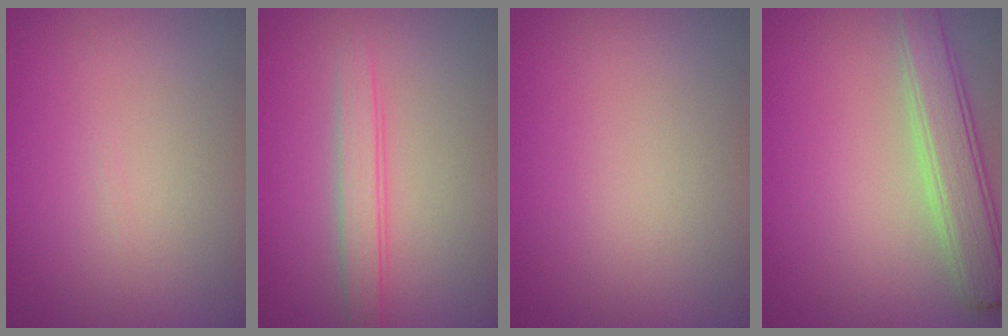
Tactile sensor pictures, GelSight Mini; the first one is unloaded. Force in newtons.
{"total": 2.2, "press": 2.2, "slide": 0.1}
{"total": 0.0}
{"total": 4.4, "press": 4.4, "slide": 0.3}